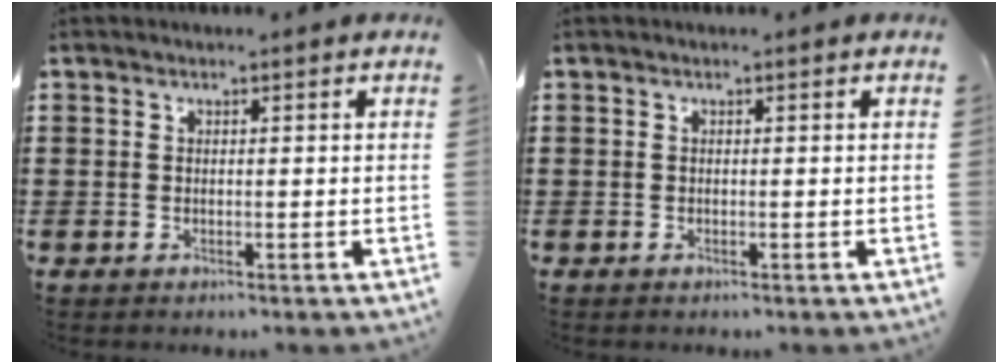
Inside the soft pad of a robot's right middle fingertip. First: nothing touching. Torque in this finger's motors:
{"motor_torque": [-0.01, -0.05, 0.03, 0.01]}